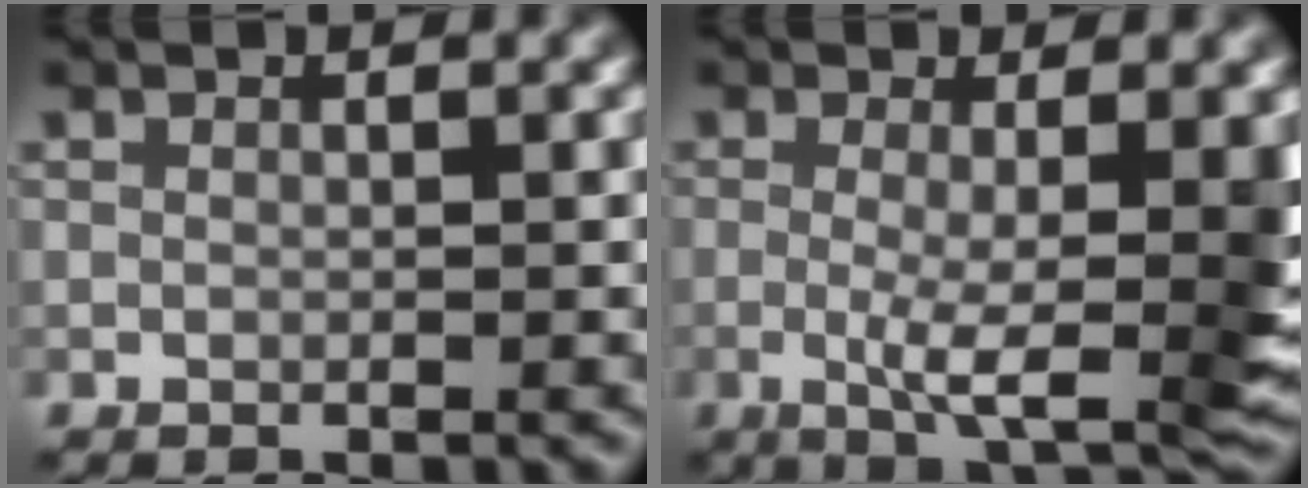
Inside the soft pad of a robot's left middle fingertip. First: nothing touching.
{"total": 6.6, "force": [-0.6, 1.3, 6.4], "torque": [-0.103, -0.016, -0.008]}